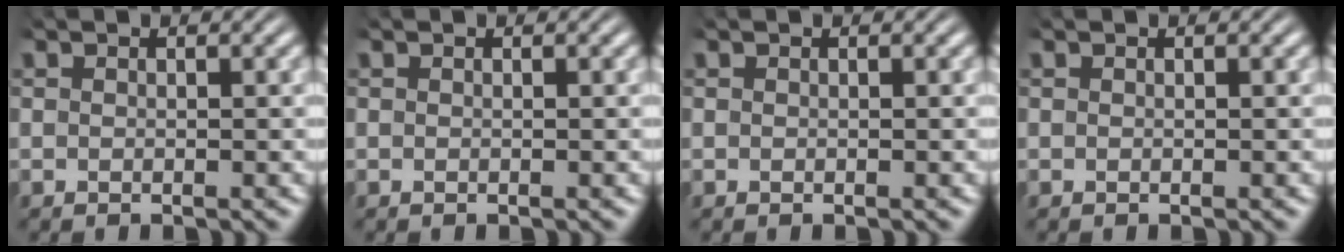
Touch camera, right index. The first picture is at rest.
{"total": 0.0}
{"total": 0.0}
{"total": 0.0}